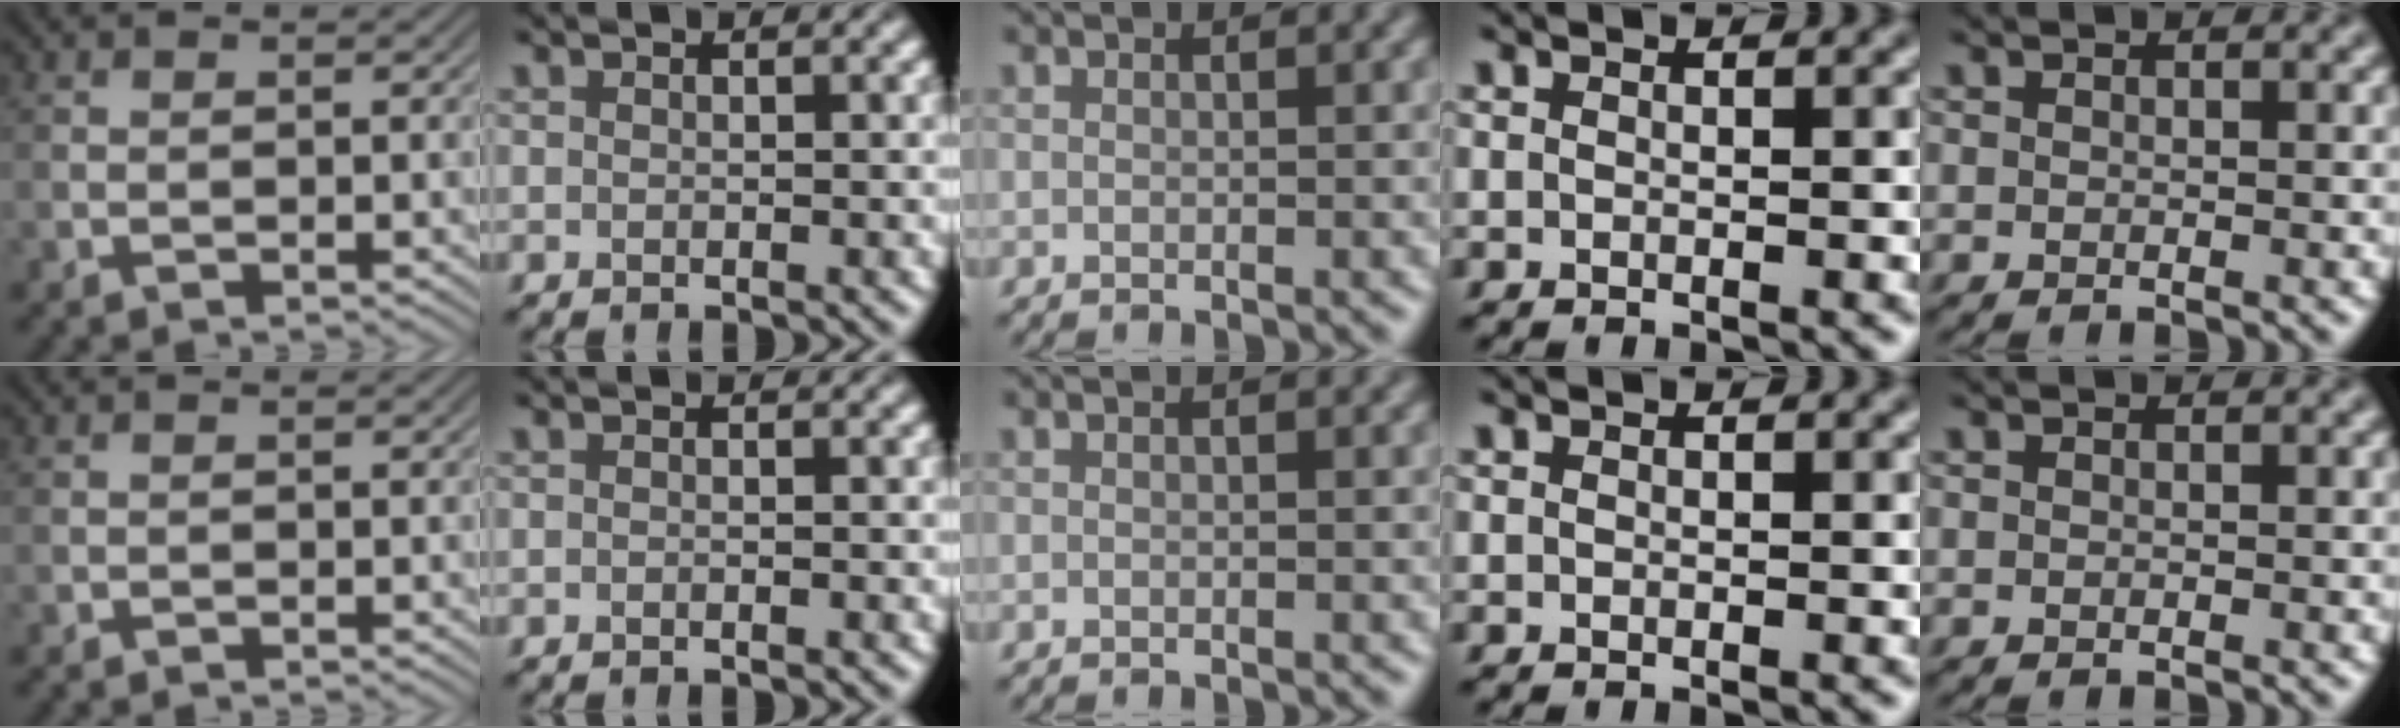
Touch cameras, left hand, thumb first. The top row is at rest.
{"index": {"total": 0.6, "force": [-0.5, 0.0, 0.3], "torque": [-0.004, 0.001, -0.011]}}